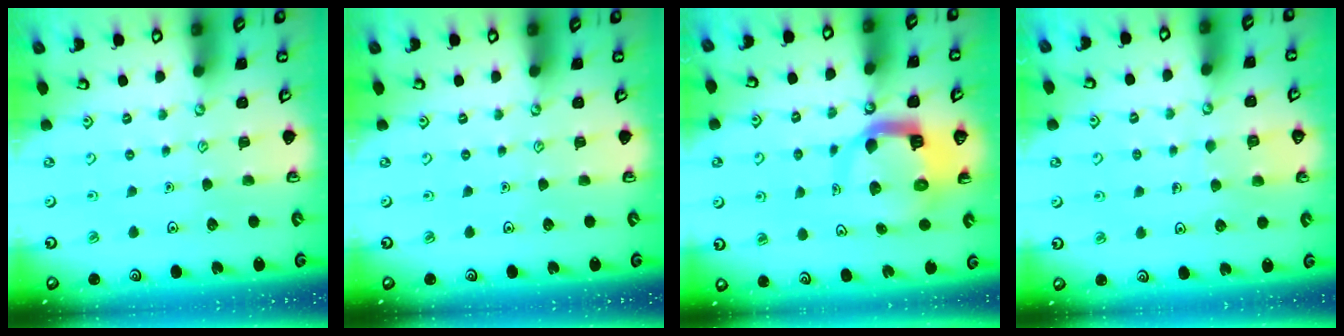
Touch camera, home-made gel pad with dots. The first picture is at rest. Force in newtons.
{"total": 0.0}
{"total": 9.7, "press": 9.6, "slide": 1.3}
{"total": 5.3, "press": 5.3, "slide": 0.3}